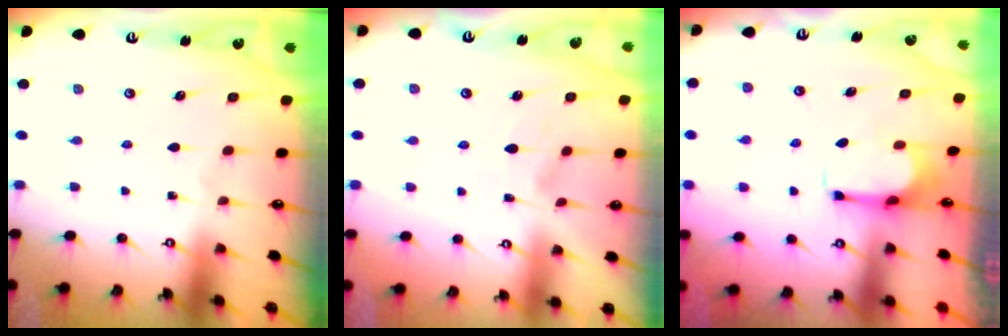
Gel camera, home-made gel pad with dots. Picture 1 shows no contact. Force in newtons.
{"total": 2.4, "press": 2.1, "slide": 1.1}
{"total": 2.8, "press": 2.6, "slide": 1.0}